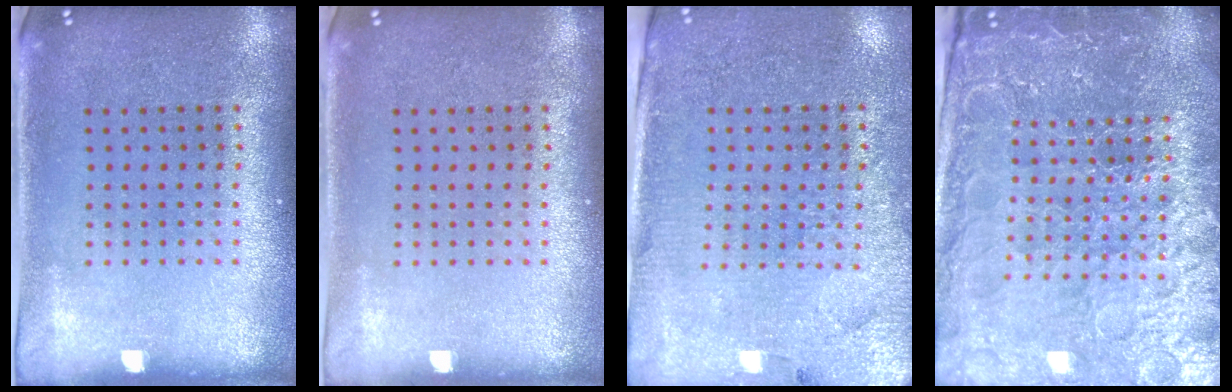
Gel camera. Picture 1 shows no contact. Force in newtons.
{"total": 0.0}
{"total": 3.1, "press": 2.9, "slide": 1.1}
{"total": 5.4, "press": 5.0, "slide": 2.1}